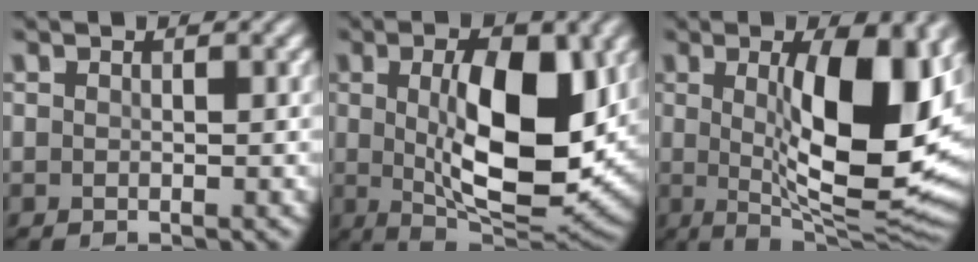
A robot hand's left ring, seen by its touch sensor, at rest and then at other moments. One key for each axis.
{"total": 10.3, "fx": 1.2, "fy": 4.2, "fz": 9.3, "tx": -0.143, "ty": -0.003, "tz": 0.025}
{"total": 12.3, "fx": 1.5, "fy": 4.0, "fz": 11.5, "tx": -0.168, "ty": -0.009, "tz": 0.030}